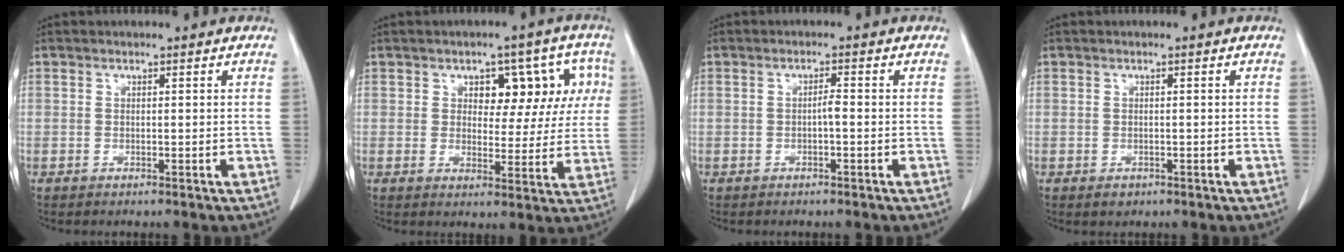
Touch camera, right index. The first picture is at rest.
{"total": 12.2, "force": [3.7, 7.2, 9.2], "torque": [-0.124, 0.037, 0.057]}
{"total": 1.9, "force": [-0.3, 0.5, 1.8], "torque": [-0.035, 0.003, -0.003]}
{"total": 2.2, "force": [-0.9, 1.6, 1.1], "torque": [-0.019, 0.000, -0.003]}